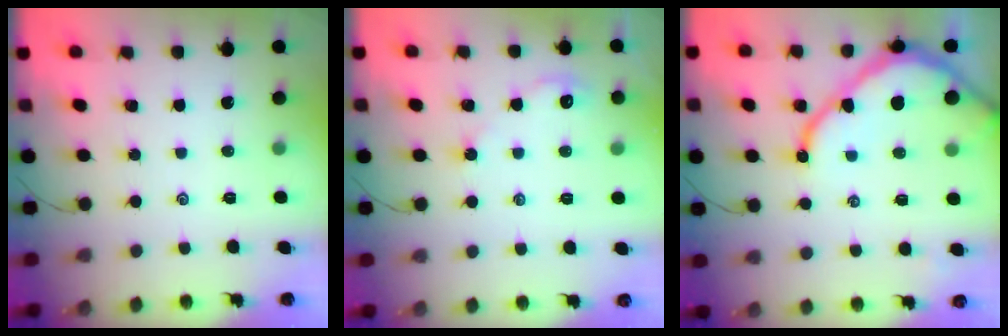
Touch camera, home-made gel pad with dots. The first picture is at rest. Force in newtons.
{"total": 2.5, "press": 2.5, "slide": 0.4}
{"total": 12.5, "press": 12.5, "slide": 1.0}